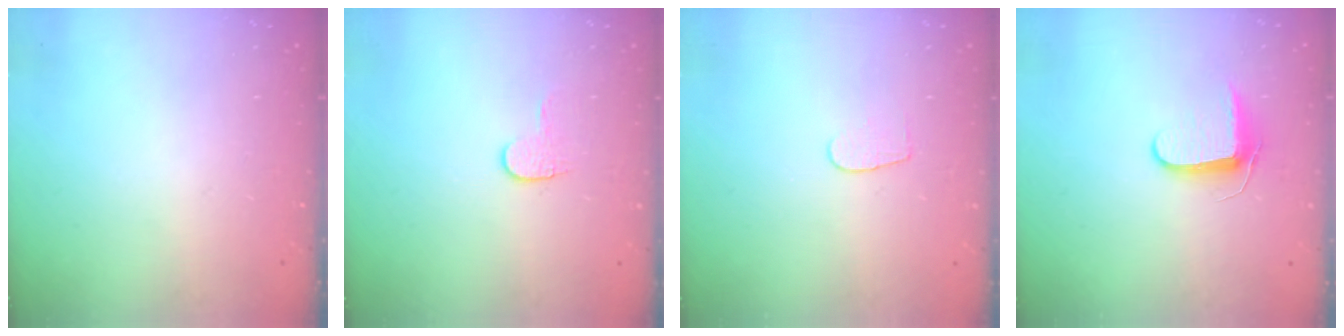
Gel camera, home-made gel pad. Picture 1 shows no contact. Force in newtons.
{"total": 3.7, "press": 3.6, "slide": 0.4}
{"total": 4.3, "press": 4.3, "slide": 0.5}
{"total": 7.7, "press": 7.6, "slide": 0.8}